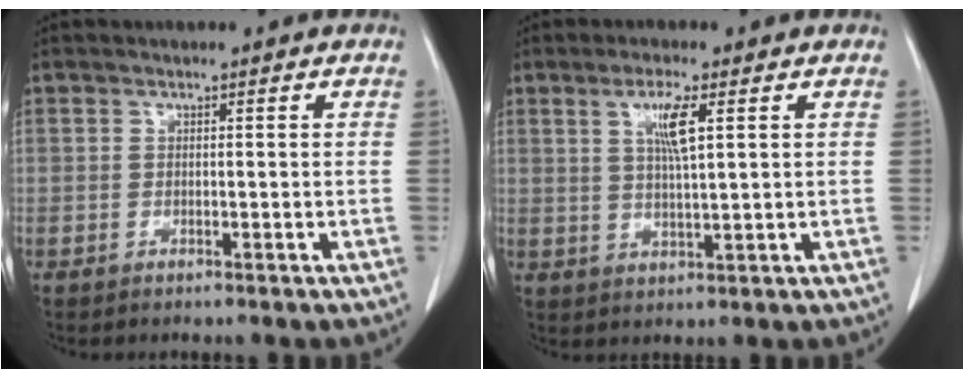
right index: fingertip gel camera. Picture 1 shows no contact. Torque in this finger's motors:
{"motor_torque": [0.26, 0.10, 0.15, 0.06]}